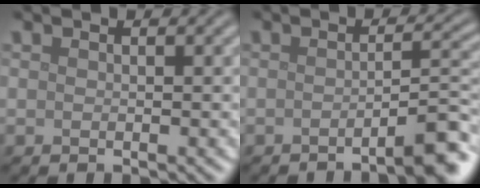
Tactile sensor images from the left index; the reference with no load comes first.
{"total": 4.1, "force": [-2.3, 0.6, 3.4], "torque": [-0.037, 0.014, -0.044]}